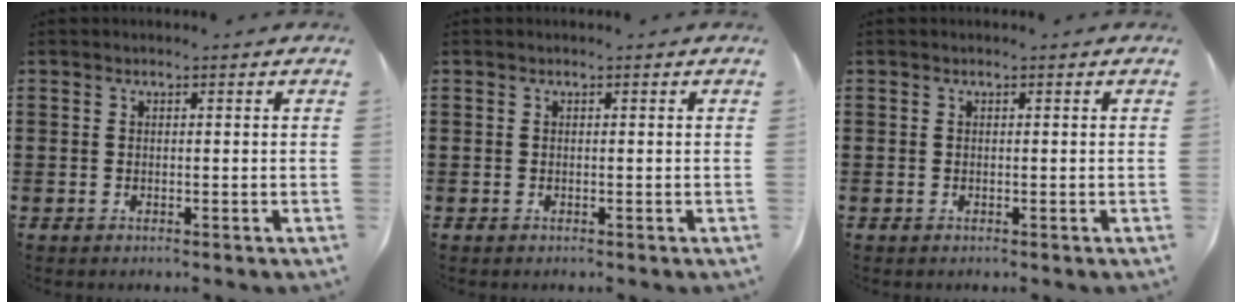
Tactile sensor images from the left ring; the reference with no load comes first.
{"total": 0.0}
{"total": 0.0}